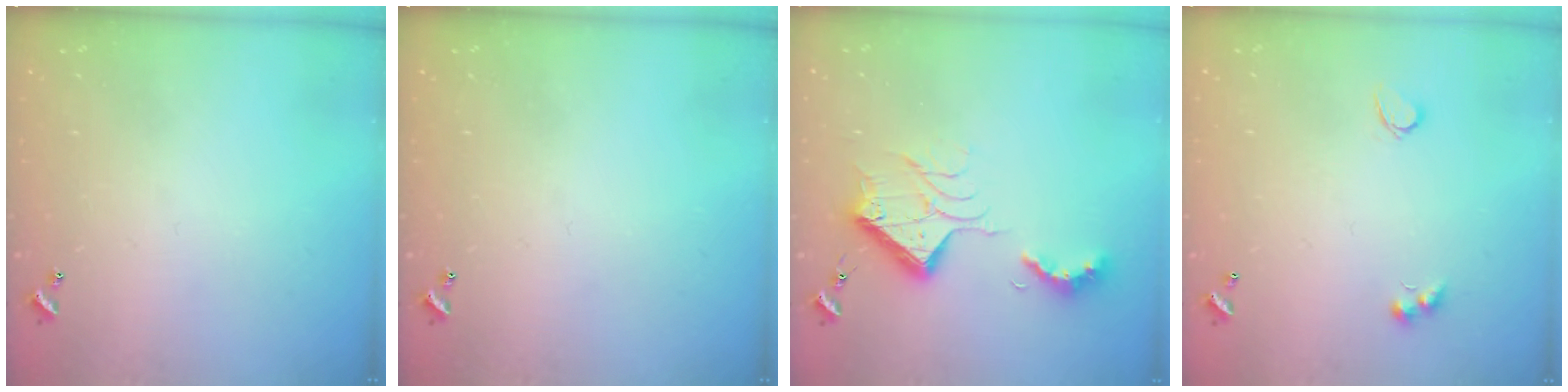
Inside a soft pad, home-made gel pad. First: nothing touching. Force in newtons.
{"total": 0.0}
{"total": 13.7, "press": 13.6, "slide": 1.6}
{"total": 2.8, "press": 2.7, "slide": 1.0}